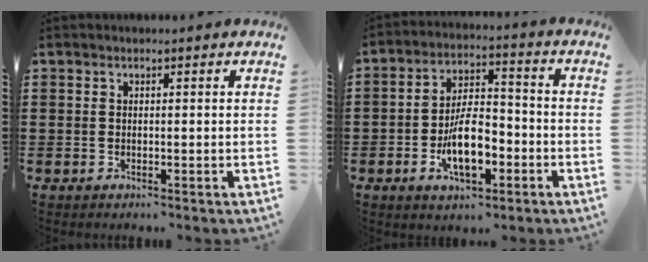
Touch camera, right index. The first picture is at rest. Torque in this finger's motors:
{"motor_torque": [1.57, 0.57, 0.86, 0.21]}